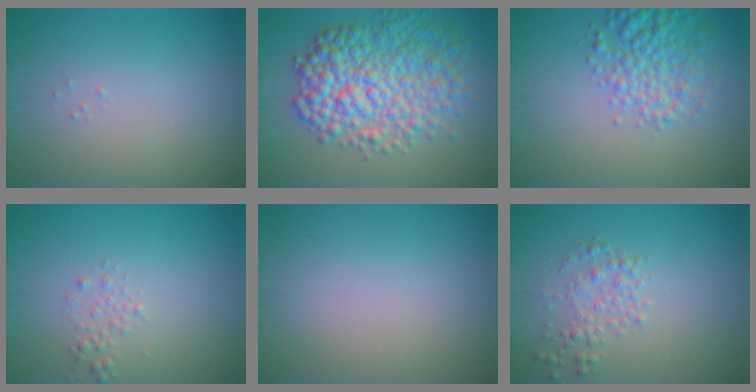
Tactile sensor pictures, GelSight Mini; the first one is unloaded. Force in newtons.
{"total": 8.5, "press": 8.5, "slide": 0.1}
{"total": 4.6, "press": 4.6, "slide": 0.2}
{"total": 0.9, "press": 0.9, "slide": 0.1}
{"total": 0.0}
{"total": 1.9, "press": 1.9, "slide": 0.0}